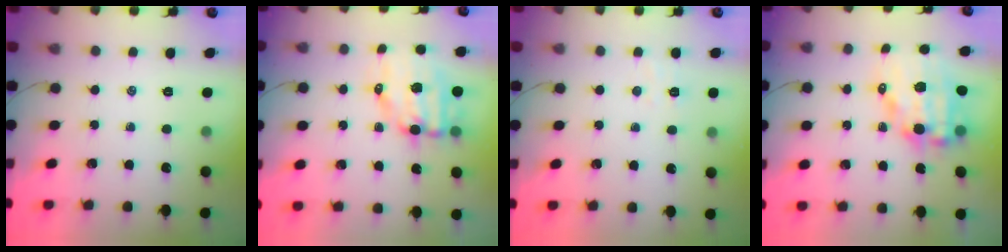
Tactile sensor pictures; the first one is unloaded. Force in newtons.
{"total": 9.8, "press": 9.7, "slide": 1.8}
{"total": 3.2, "press": 3.1, "slide": 0.8}
{"total": 12.8, "press": 12.4, "slide": 3.1}